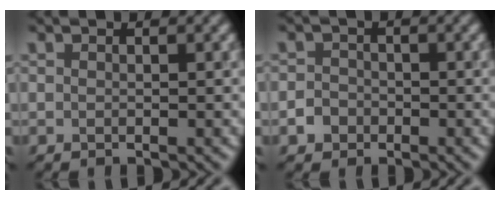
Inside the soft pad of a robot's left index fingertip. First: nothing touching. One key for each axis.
{"total": 1.8, "fx": -0.8, "fy": 1.5, "fz": 0.5, "tx": 0.003, "ty": 0.002, "tz": -0.020}